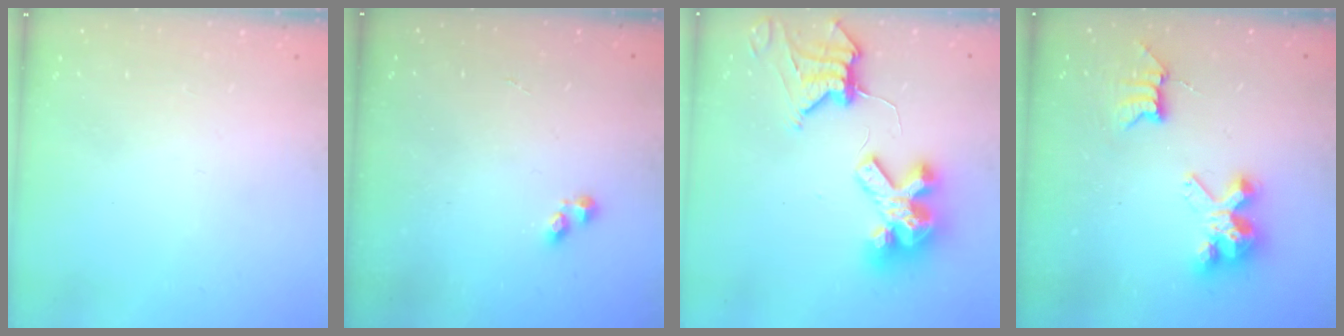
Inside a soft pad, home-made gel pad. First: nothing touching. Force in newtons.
{"total": 2.3, "press": 2.2, "slide": 0.3}
{"total": 12.2, "press": 12.1, "slide": 1.2}
{"total": 7.8, "press": 7.7, "slide": 0.5}